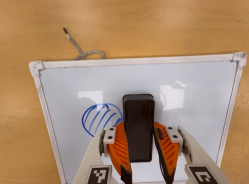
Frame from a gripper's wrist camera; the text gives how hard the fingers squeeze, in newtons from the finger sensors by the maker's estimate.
{"total": 9.6, "left": 9.0, "right": 10.2}